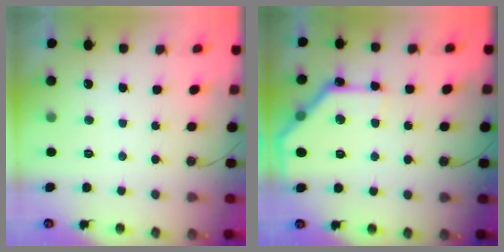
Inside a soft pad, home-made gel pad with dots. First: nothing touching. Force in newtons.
{"total": 15.5, "press": 15.5, "slide": 0.2}